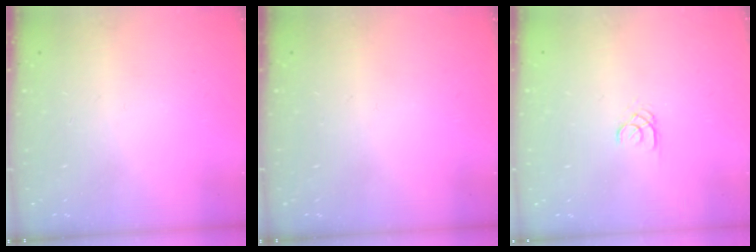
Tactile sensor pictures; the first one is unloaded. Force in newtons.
{"total": 0.0}
{"total": 1.8, "press": 1.7, "slide": 0.2}